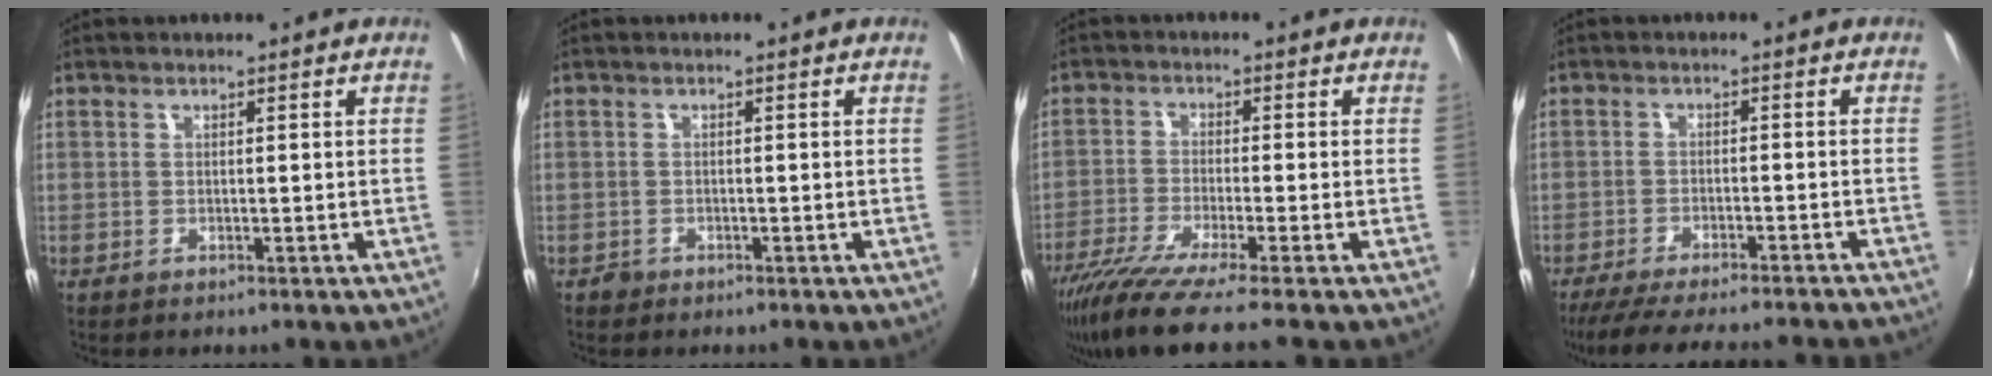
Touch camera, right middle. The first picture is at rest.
{"total": 1.0, "force": [-0.7, 0.7, 0.1], "torque": [-0.003, -0.001, -0.013]}
{"total": 9.9, "force": [-8.0, -1.1, 5.8], "torque": [-0.125, -0.042, -0.142]}
{"total": 17.7, "force": [-15.6, 2.0, 8.1], "torque": [-0.155, -0.029, -0.225]}